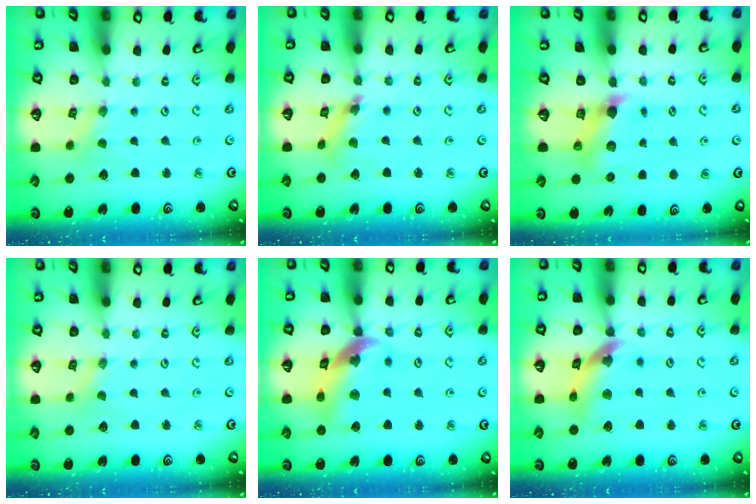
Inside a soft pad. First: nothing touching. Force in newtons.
{"total": 5.5, "press": 5.5, "slide": 0.7}
{"total": 6.1, "press": 6.1, "slide": 0.2}
{"total": 0.0}
{"total": 14.9, "press": 14.8, "slide": 1.8}
{"total": 13.1, "press": 13.0, "slide": 1.7}